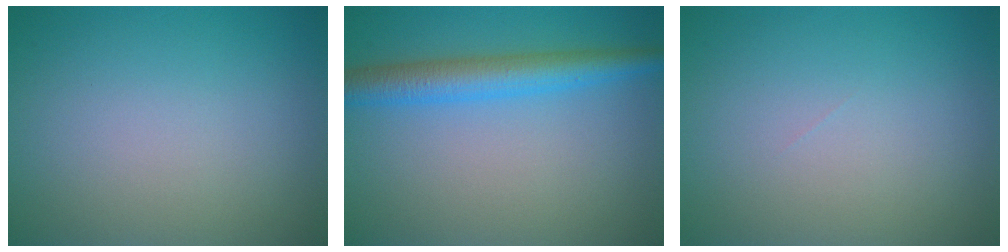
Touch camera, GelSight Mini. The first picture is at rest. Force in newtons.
{"total": 4.4, "press": 4.4, "slide": 0.2}
{"total": 0.0}